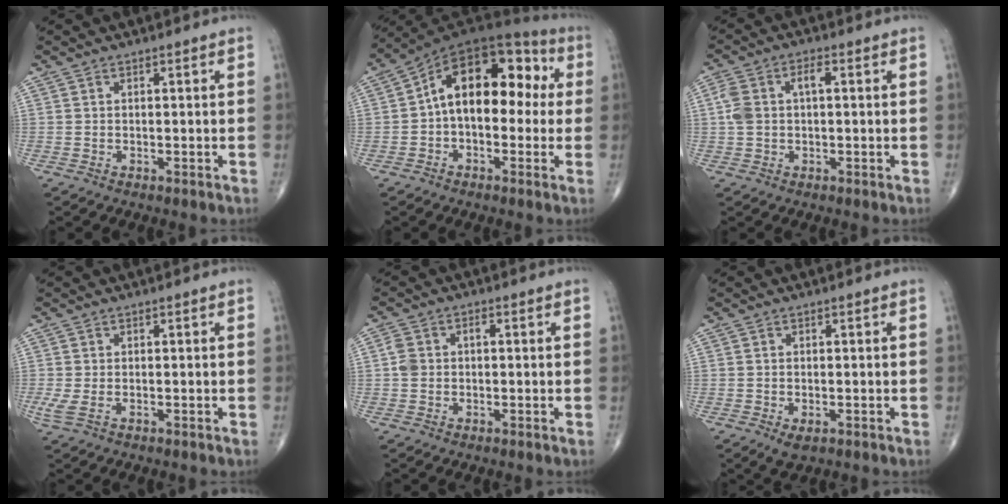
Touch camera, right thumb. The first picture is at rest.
{"total": 16.9, "force": [1.1, 10.1, 13.5], "torque": [-0.168, 0.054, 0.003]}
{"total": 6.9, "force": [0.9, 3.8, 5.6], "torque": [-0.131, 0.026, 0.017]}
{"total": 2.2, "force": [-0.5, 1.0, 1.8], "torque": [-0.055, -0.001, -0.006]}
{"total": 4.0, "force": [0.1, 2.8, 2.9], "torque": [-0.062, 0.018, -0.001]}
{"total": 2.3, "force": [-0.8, 1.1, 1.8], "torque": [-0.029, -0.003, -0.009]}